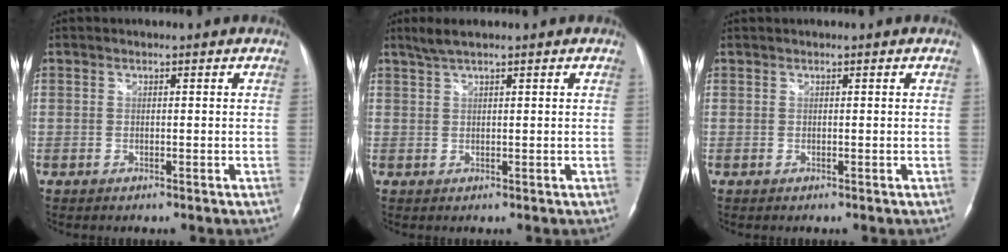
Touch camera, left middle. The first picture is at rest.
{"total": 2.6, "force": [2.1, 0.1, 1.6], "torque": [-0.039, 0.007, 0.042]}
{"total": 0.0}